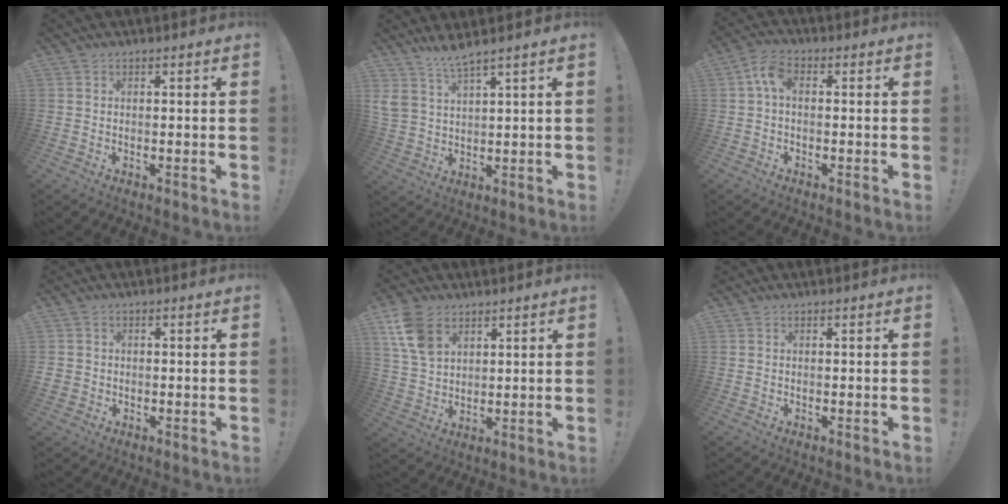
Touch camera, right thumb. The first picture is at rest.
{"total": 6.4, "force": [5.3, 0.9, 3.4], "torque": [-0.068, -0.029, 0.100]}
{"total": 5.7, "force": [0.5, 2.9, 4.9], "torque": [-0.104, 0.004, 0.008]}
{"total": 2.1, "force": [-0.4, 1.9, 0.8], "torque": [-0.011, 0.004, -0.006]}
{"total": 11.0, "force": [5.5, 7.3, 6.1], "torque": [-0.118, -0.015, 0.108]}
{"total": 0.0}